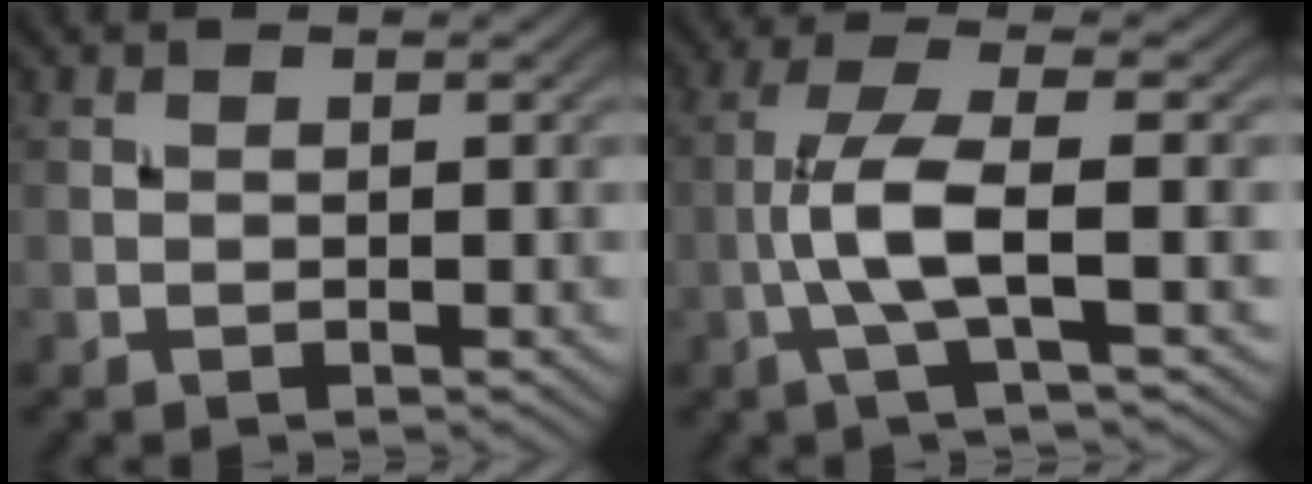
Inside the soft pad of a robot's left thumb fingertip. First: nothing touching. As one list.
[{"total": 6.5, "force": [-1.2, 1.2, 6.2], "torque": [-0.129, 0.016, -0.035]}]